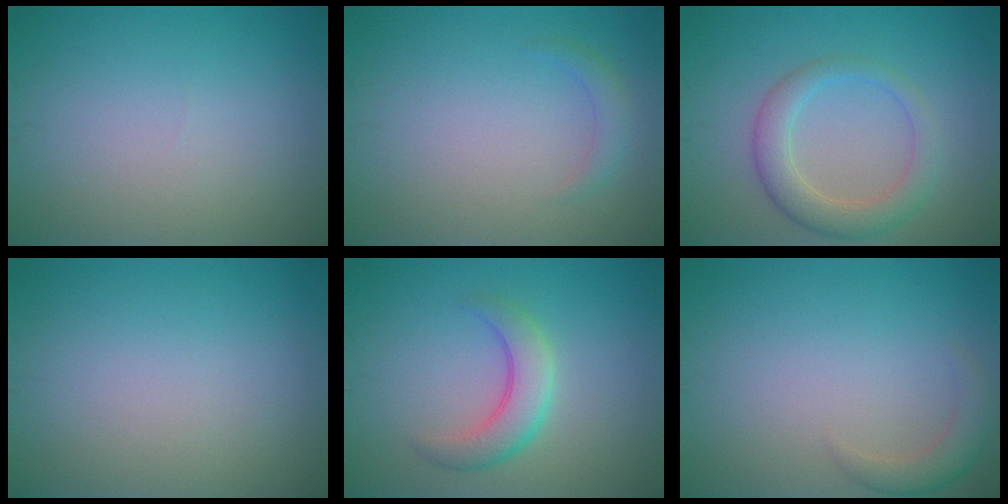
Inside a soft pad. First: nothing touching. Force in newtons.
{"total": 1.3, "press": 1.3, "slide": 0.1}
{"total": 4.0, "press": 3.9, "slide": 0.5}
{"total": 0.0}
{"total": 3.7, "press": 3.7, "slide": 0.1}
{"total": 2.2, "press": 2.2, "slide": 0.2}